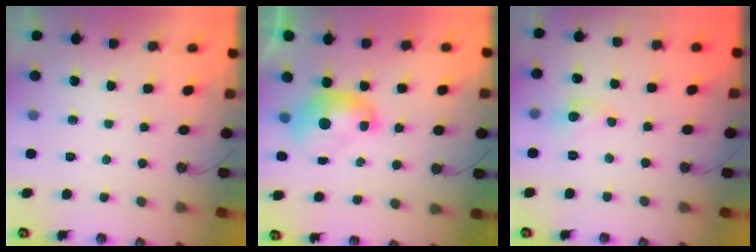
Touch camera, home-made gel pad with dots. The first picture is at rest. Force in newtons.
{"total": 1.8, "press": 1.8, "slide": 0.2}
{"total": 0.0}